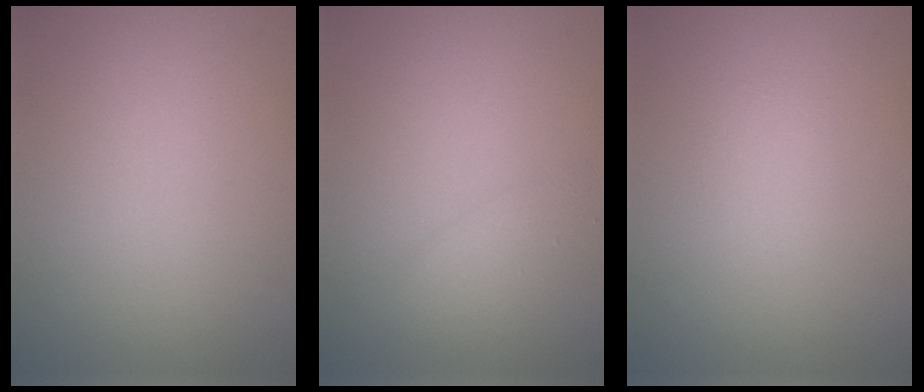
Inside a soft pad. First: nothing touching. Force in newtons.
{"total": 1.3, "press": 1.3, "slide": 0.1}
{"total": 1.0, "press": 1.0, "slide": 0.0}